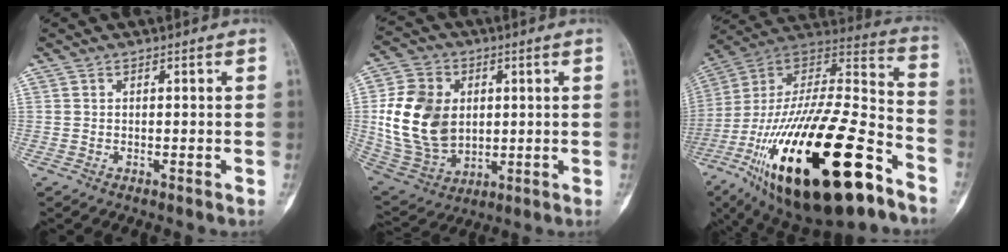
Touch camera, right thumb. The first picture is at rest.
{"total": 16.4, "force": [1.5, 12.5, 10.4], "torque": [-0.169, -0.004, 0.042]}
{"total": 39.8, "force": [-18.2, 14.3, 32.4], "torque": [-0.584, 0.037, -0.297]}